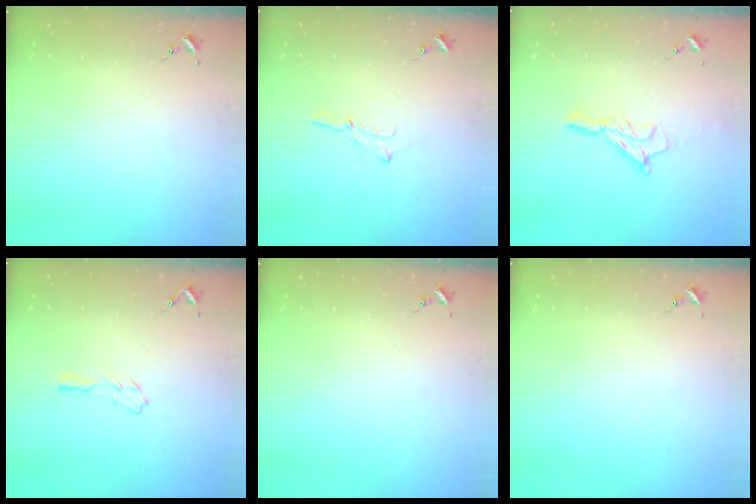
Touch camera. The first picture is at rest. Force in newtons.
{"total": 2.0, "press": 2.0, "slide": 0.2}
{"total": 8.7, "press": 8.7, "slide": 0.5}
{"total": 3.5, "press": 3.5, "slide": 0.4}
{"total": 0.0}
{"total": 0.0}